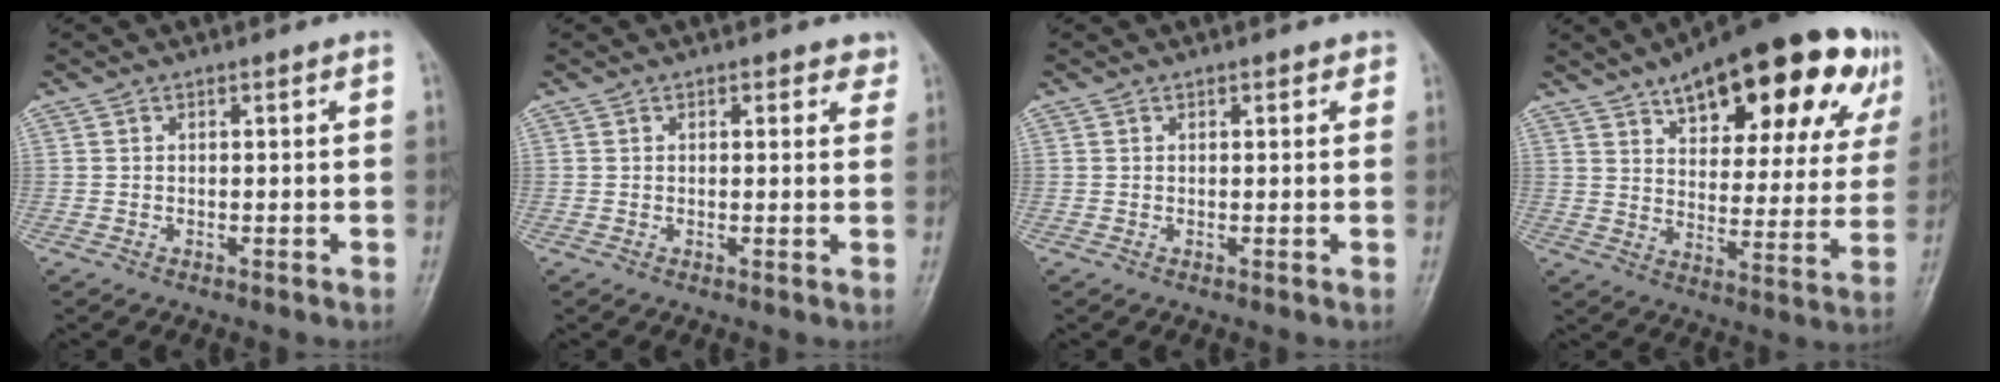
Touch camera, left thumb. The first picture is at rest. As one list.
[{"total": 2.6, "force": [1.7, 1.5, 1.2], "torque": [0.010, -0.006, 0.016]}, {"total": 1.3, "force": [0.7, 0.7, 0.8], "torque": [0.000, 0.000, 0.004]}, {"total": 27.3, "force": [15.8, 10.9, 19.4], "torque": [-0.235, -0.020, 0.223]}]